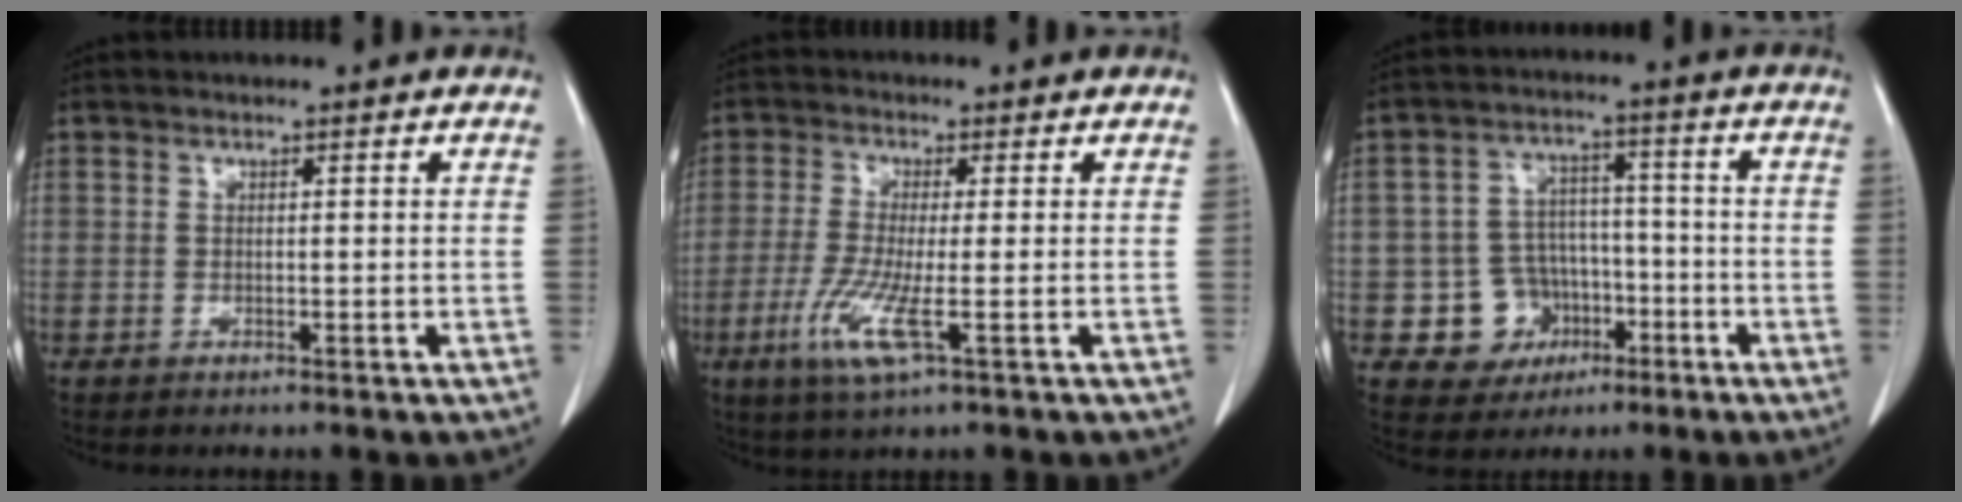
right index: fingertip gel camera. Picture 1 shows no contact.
{"total": 7.1, "force": [-2.6, 0.3, 6.6], "torque": [-0.142, -0.022, -0.054]}
{"total": 8.1, "force": [-3.0, 7.3, 1.7], "torque": [-0.021, 0.019, -0.036]}